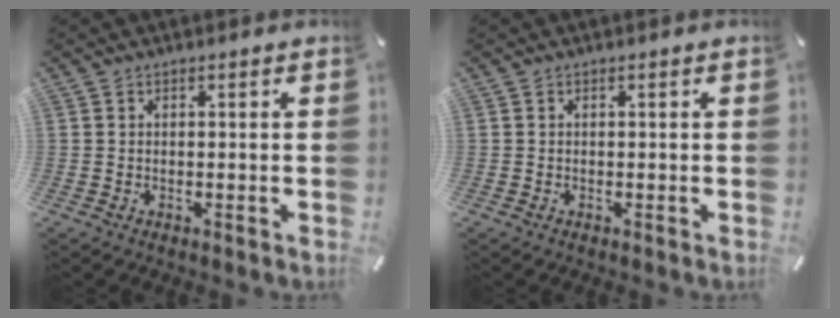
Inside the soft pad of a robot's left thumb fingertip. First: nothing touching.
{"total": 0.0}